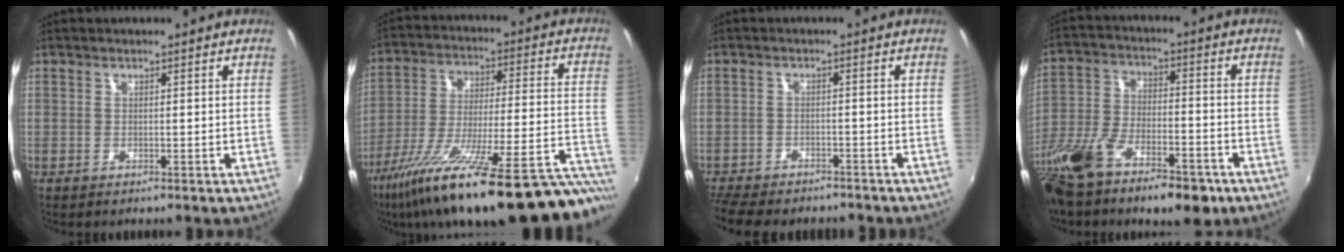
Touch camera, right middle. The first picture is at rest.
{"total": 32.9, "force": [-25.7, 4.3, 20.1], "torque": [-0.282, -0.081, -0.379]}
{"total": 10.5, "force": [-9.1, 3.2, 4.0], "torque": [-0.104, -0.024, -0.144]}
{"total": 19.6, "force": [-13.2, 7.2, 12.6], "torque": [-0.262, -0.050, -0.229]}